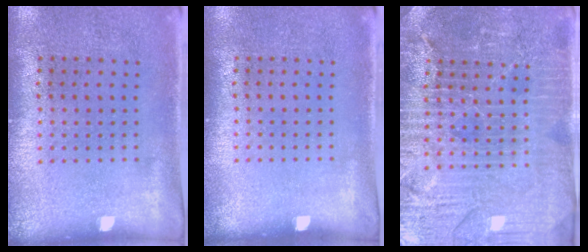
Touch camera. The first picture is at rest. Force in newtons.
{"total": 0.0}
{"total": 4.8, "press": 4.5, "slide": 1.7}